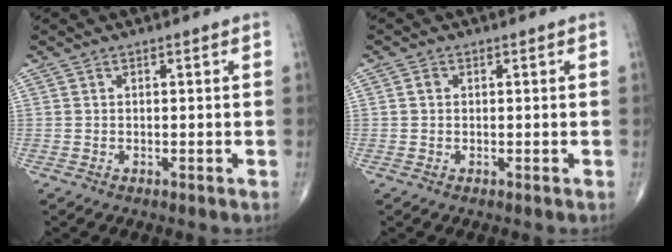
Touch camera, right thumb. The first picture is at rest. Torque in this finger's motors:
{"motor_torque": [-0.67, 0.04, 0.03, -0.01, 0.00]}